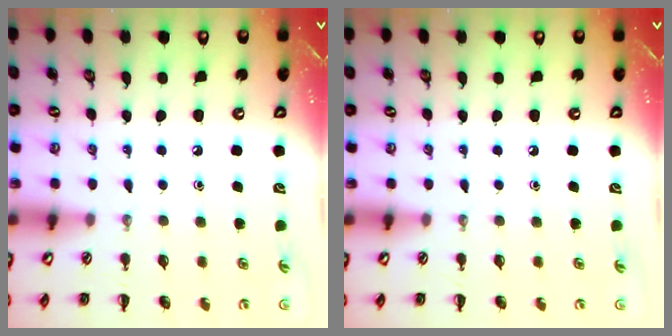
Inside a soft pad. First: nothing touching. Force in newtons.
{"total": 0.0}